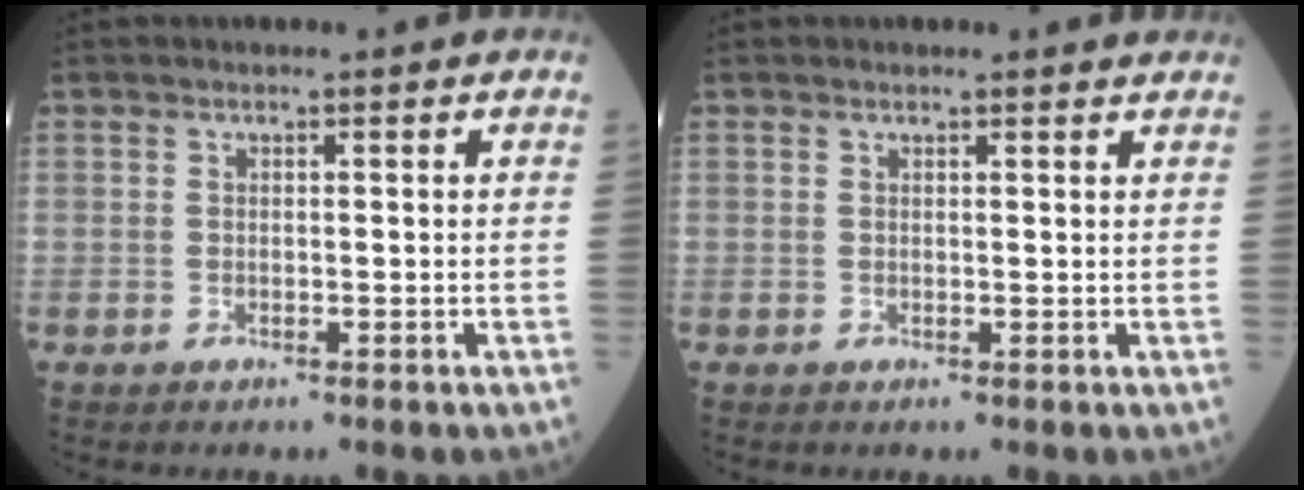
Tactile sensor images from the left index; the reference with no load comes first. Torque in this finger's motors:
{"motor_torque": [0.14, -0.40, -0.04, 0.01]}